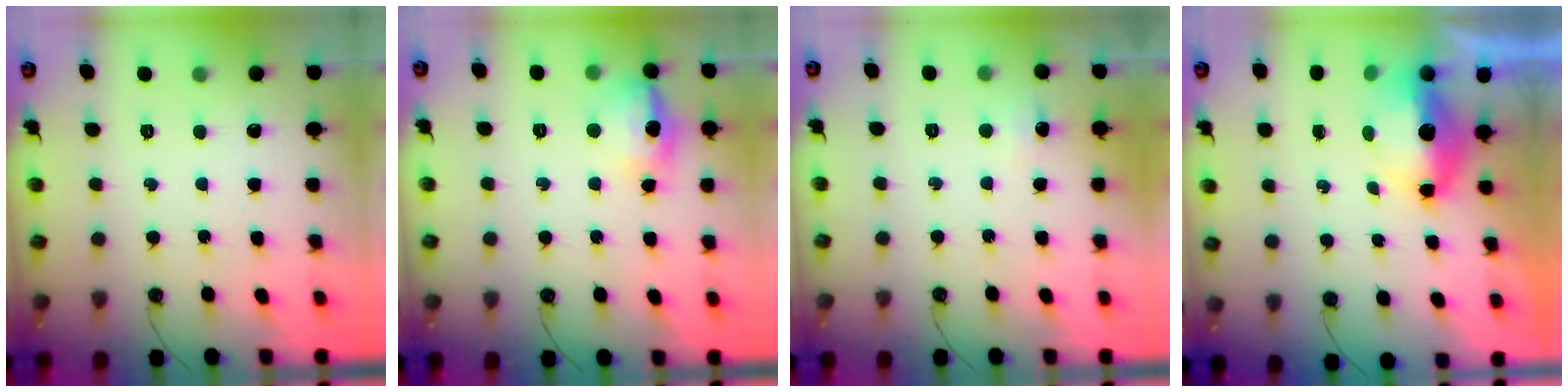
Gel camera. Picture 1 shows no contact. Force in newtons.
{"total": 13.3, "press": 13.2, "slide": 1.4}
{"total": 13.4, "press": 3.3, "slide": 13.0}
{"total": 7.3, "press": 7.1, "slide": 1.6}